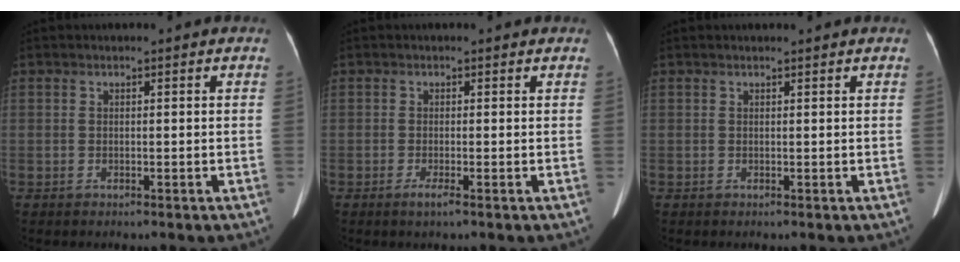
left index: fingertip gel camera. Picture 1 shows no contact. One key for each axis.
{"total": 2.0, "fx": 0.0, "fy": 0.4, "fz": 2.0, "tx": -0.036, "ty": -0.002, "tz": -0.003}
{"total": 2.5, "fx": 2.3, "fy": 0.0, "fz": 0.8, "tx": -0.006, "ty": 0.002, "tz": 0.026}